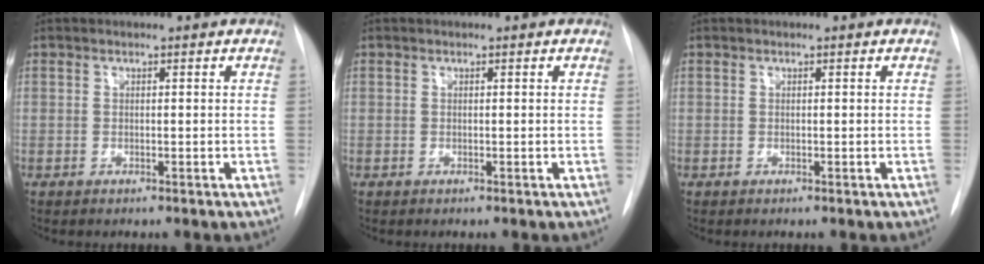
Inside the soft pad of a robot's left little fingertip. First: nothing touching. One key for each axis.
{"total": 0.0}
{"total": 0.0}